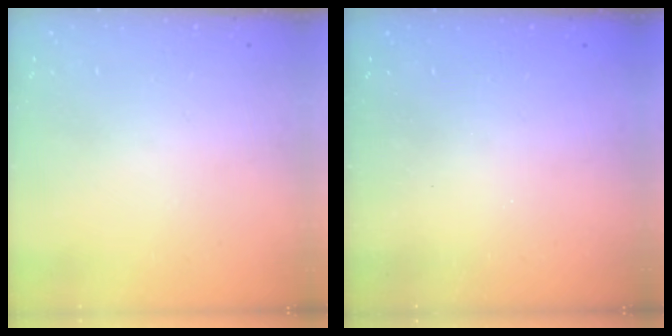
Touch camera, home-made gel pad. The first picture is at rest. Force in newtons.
{"total": 2.4, "press": 2.3, "slide": 0.8}